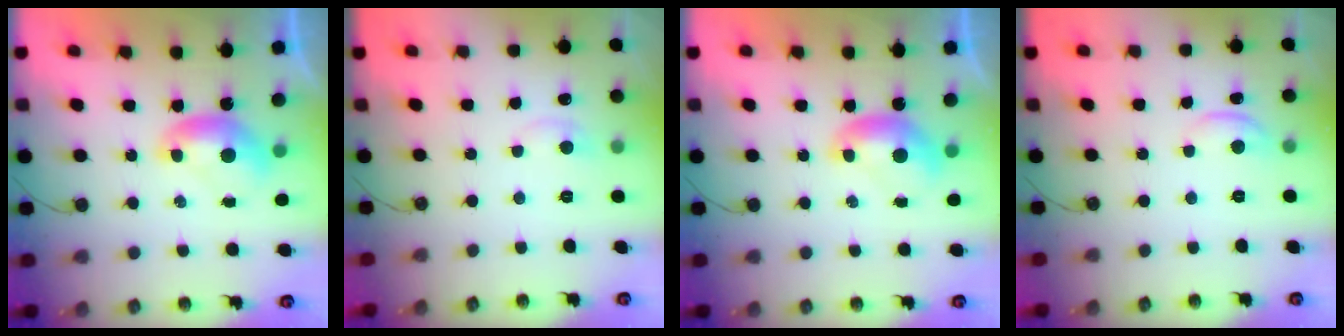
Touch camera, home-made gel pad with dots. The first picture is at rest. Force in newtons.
{"total": 0.9, "press": 0.4, "slide": 0.8}
{"total": 0.0}
{"total": 1.8, "press": 1.8, "slide": 0.4}